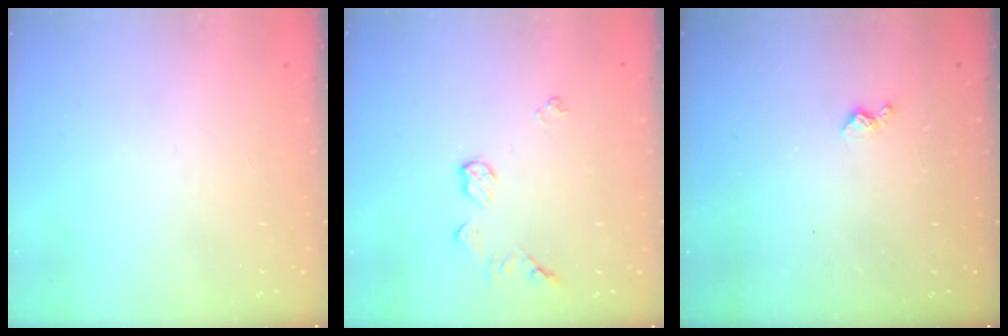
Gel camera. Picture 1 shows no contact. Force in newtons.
{"total": 6.3, "press": 6.3, "slide": 0.5}
{"total": 3.8, "press": 3.7, "slide": 0.7}